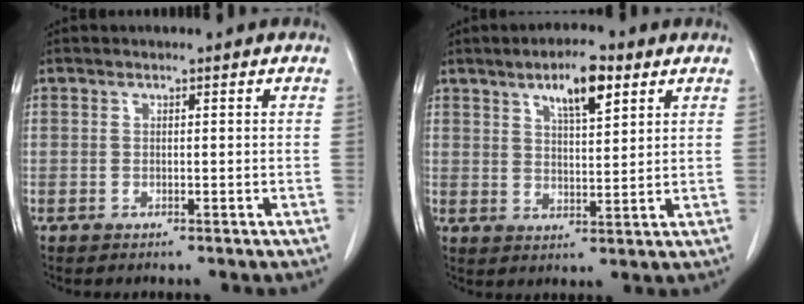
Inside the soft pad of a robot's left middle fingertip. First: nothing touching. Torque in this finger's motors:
{"motor_torque": [0.73, -0.55, 0.12, 0.05]}